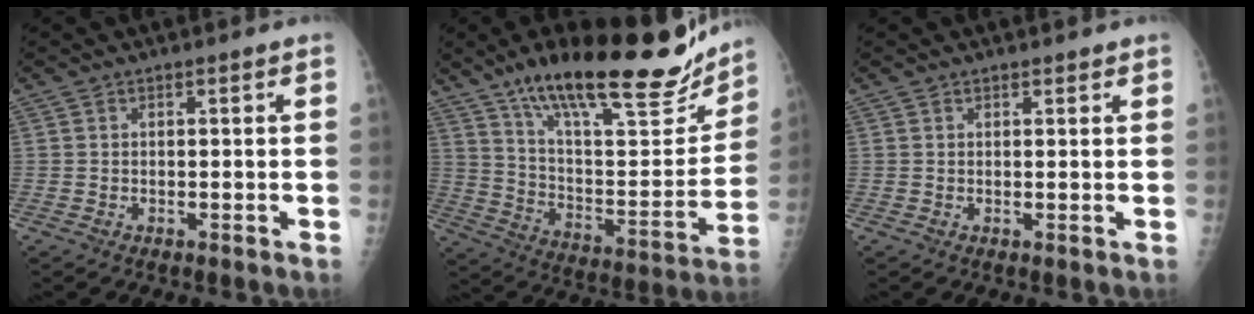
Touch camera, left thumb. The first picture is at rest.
{"total": 28.8, "force": [20.3, 8.3, 18.6], "torque": [-0.249, -0.074, 0.324]}
{"total": 1.1, "force": [0.9, 0.5, 0.3], "torque": [0.003, -0.005, 0.011]}